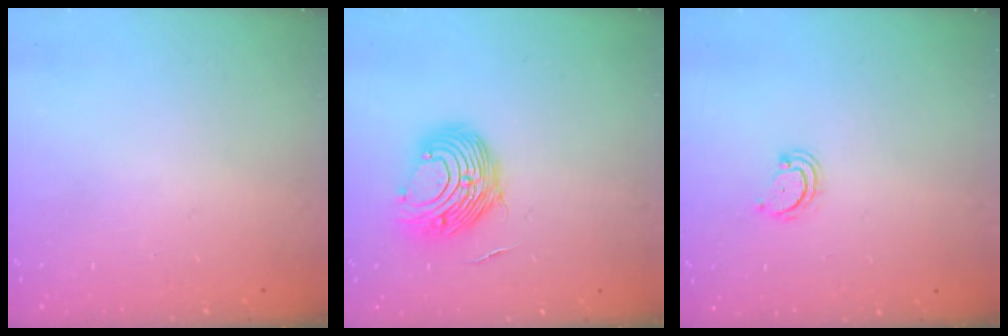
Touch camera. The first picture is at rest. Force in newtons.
{"total": 13.4, "press": 13.4, "slide": 0.8}
{"total": 3.2, "press": 3.2, "slide": 0.3}